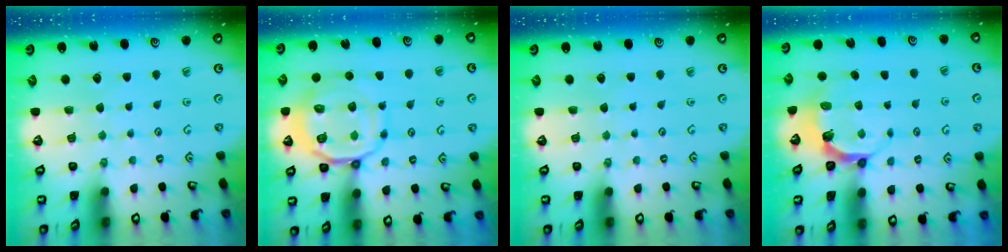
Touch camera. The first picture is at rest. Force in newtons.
{"total": 13.7, "press": 13.6, "slide": 1.7}
{"total": 0.0}
{"total": 5.5, "press": 4.5, "slide": 3.1}